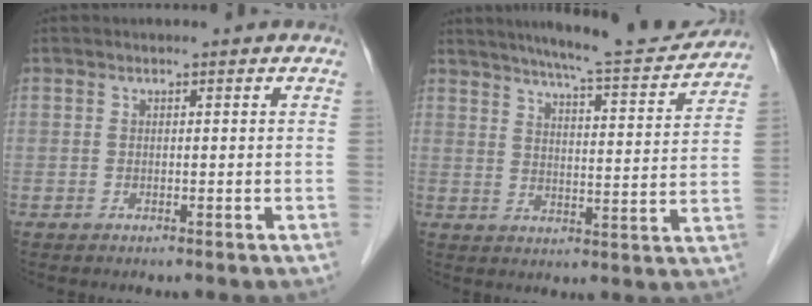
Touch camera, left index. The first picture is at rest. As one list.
[{"total": 15.3, "force": [14.1, 0.5, 6.0], "torque": [-0.091, -0.016, 0.189]}]